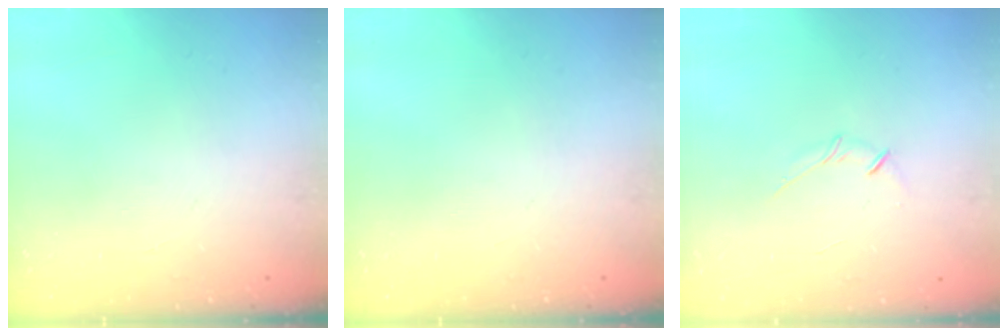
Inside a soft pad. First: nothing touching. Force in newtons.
{"total": 0.0}
{"total": 3.5, "press": 3.3, "slide": 1.0}